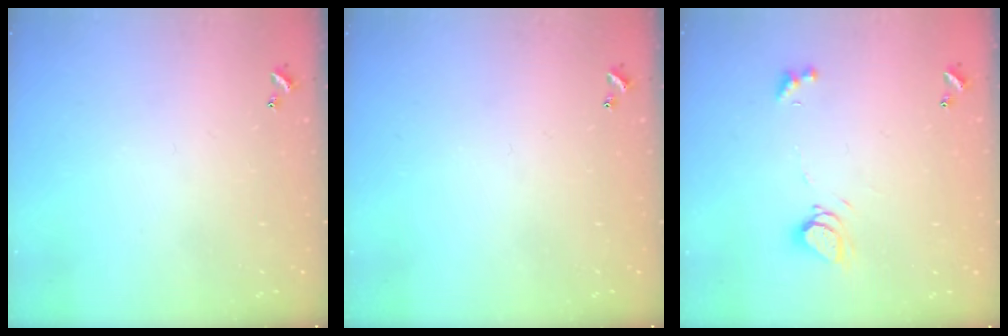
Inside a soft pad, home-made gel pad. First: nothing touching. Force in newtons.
{"total": 0.0}
{"total": 5.5, "press": 5.4, "slide": 0.8}